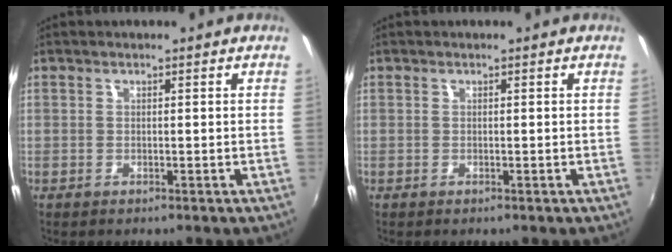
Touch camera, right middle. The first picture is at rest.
{"total": 0.0}